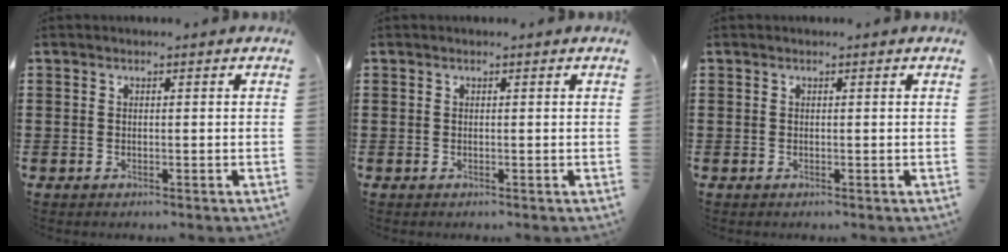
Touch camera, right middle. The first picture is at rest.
{"total": 0.0}
{"total": 0.0}